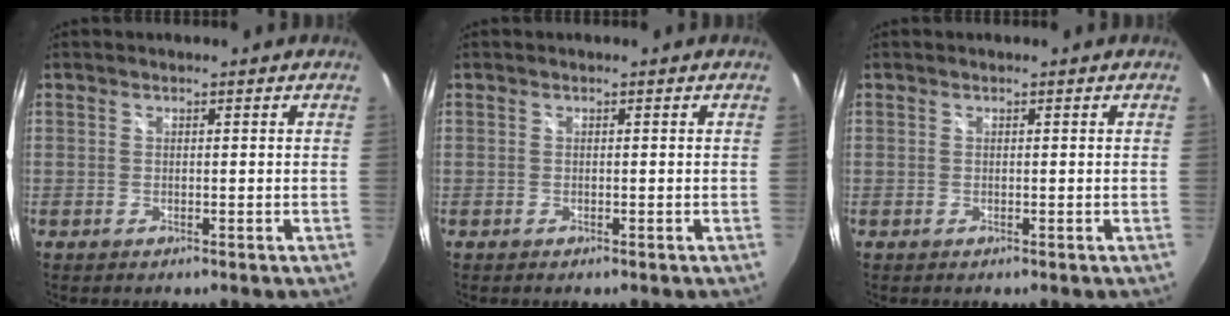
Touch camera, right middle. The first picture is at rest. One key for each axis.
{"total": 0.0}
{"total": 0.0}